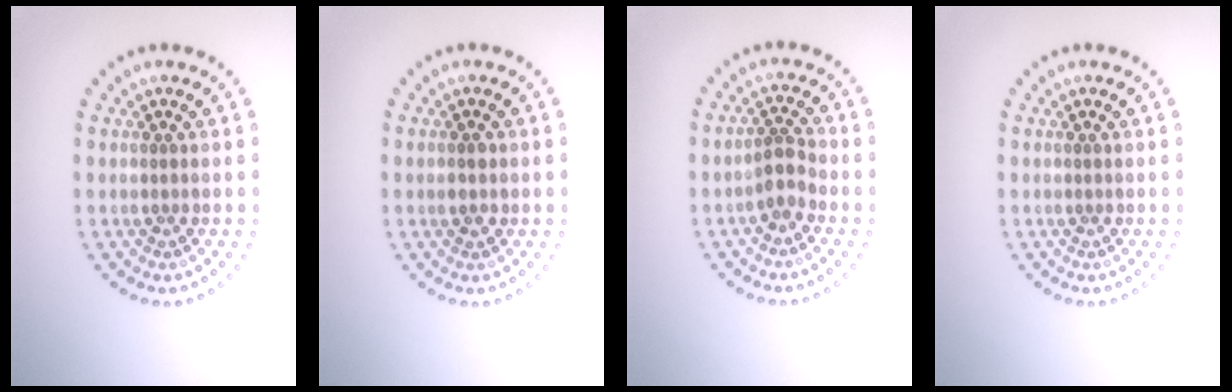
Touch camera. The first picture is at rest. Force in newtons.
{"total": 1.7, "press": 1.6, "slide": 0.2}
{"total": 1.9, "press": 1.6, "slide": 1.1}
{"total": 0.0}